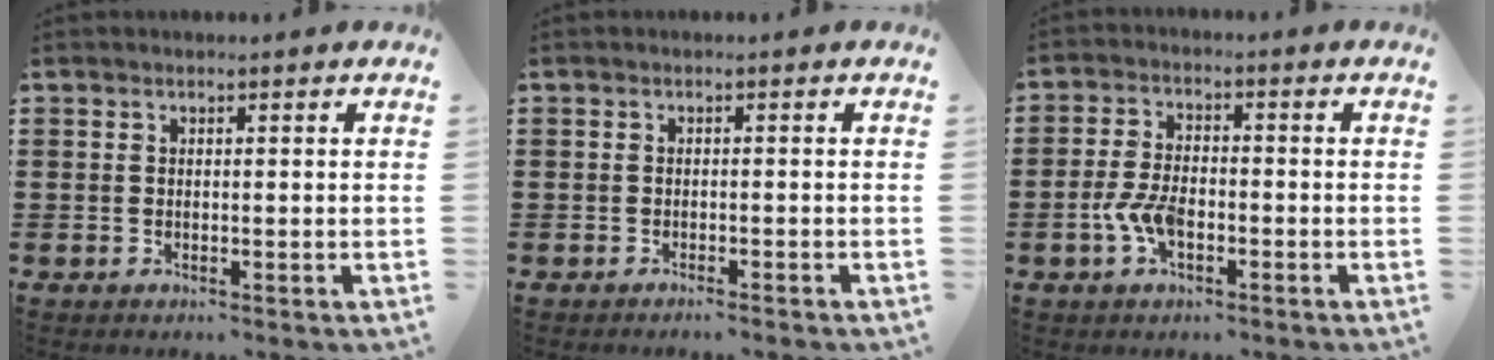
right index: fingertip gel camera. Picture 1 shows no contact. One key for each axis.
{"total": 0.9, "fx": -0.8, "fy": -0.1, "fz": 0.2, "tx": -0.006, "ty": -0.001, "tz": -0.017}
{"total": 5.1, "fx": -1.8, "fy": 2.4, "fz": 4.1, "tx": -0.099, "ty": -0.006, "tz": -0.036}